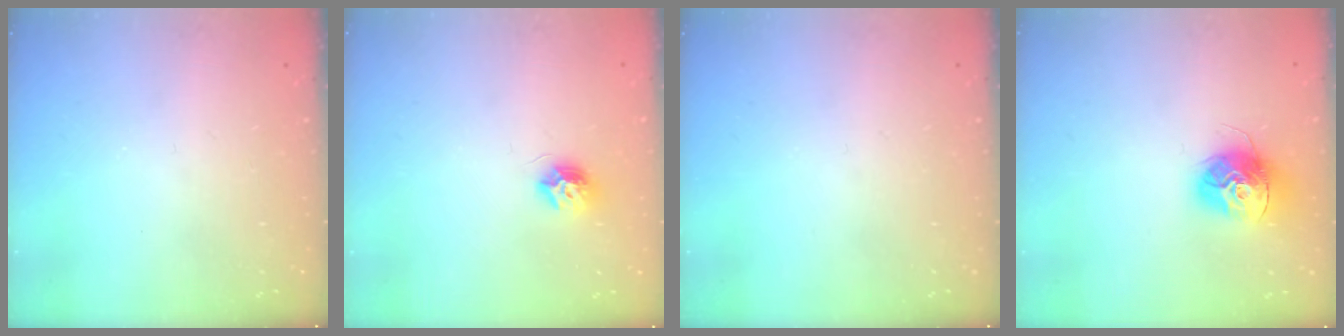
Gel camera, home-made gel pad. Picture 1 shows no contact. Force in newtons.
{"total": 8.1, "press": 8.1, "slide": 0.1}
{"total": 0.0}
{"total": 13.7, "press": 13.6, "slide": 1.3}